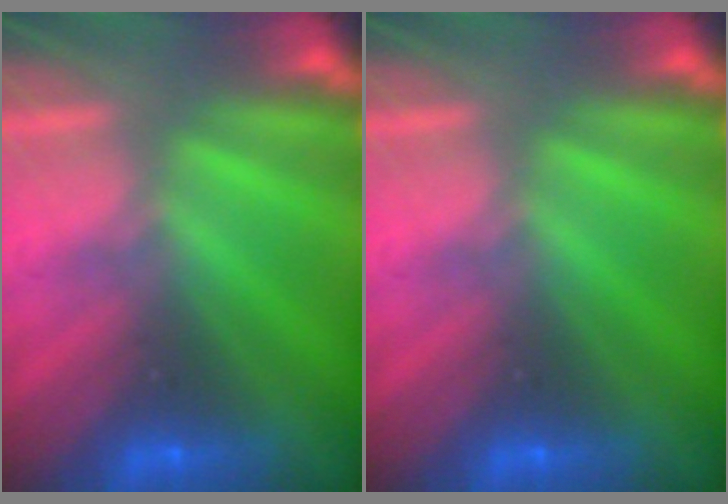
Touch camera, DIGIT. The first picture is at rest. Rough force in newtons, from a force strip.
{"total": 0.0}